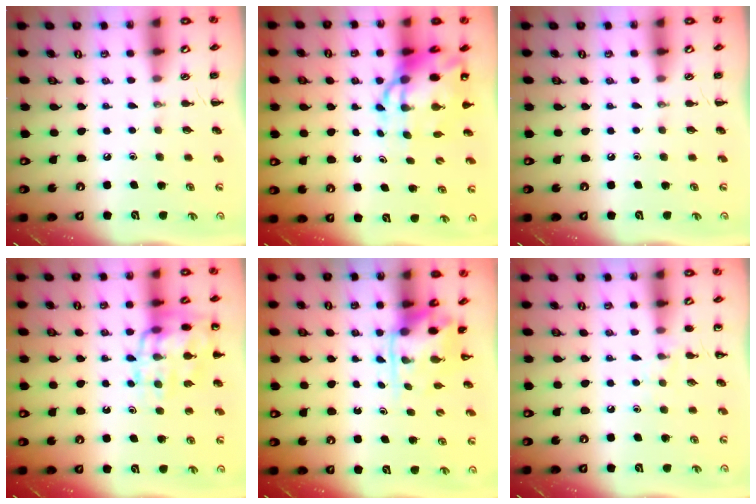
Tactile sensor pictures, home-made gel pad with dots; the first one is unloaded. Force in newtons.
{"total": 10.0, "press": 9.7, "slide": 2.6}
{"total": 0.0}
{"total": 15.6, "press": 15.5, "slide": 1.9}
{"total": 3.5, "press": 3.4, "slide": 0.8}
{"total": 5.1, "press": 4.8, "slide": 1.9}